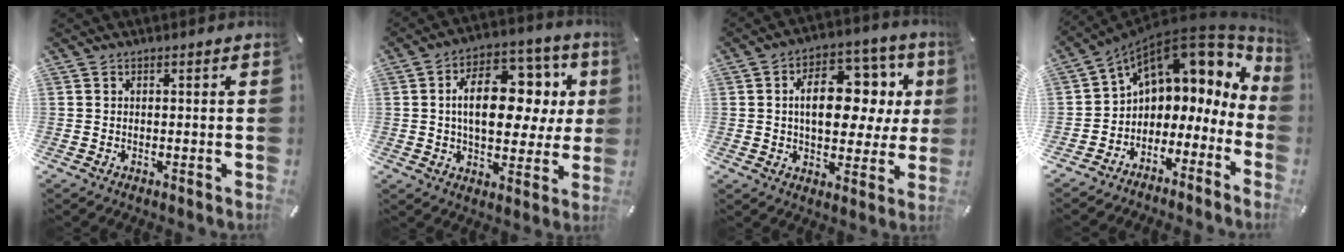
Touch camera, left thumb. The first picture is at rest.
{"total": 17.2, "force": [3.5, 10.5, 13.2], "torque": [-0.200, -0.005, 0.059]}
{"total": 15.9, "force": [3.4, 9.9, 12.0], "torque": [-0.167, -0.008, 0.058]}
{"total": 9.9, "force": [4.7, 7.1, 4.9], "torque": [-0.082, -0.048, 0.077]}